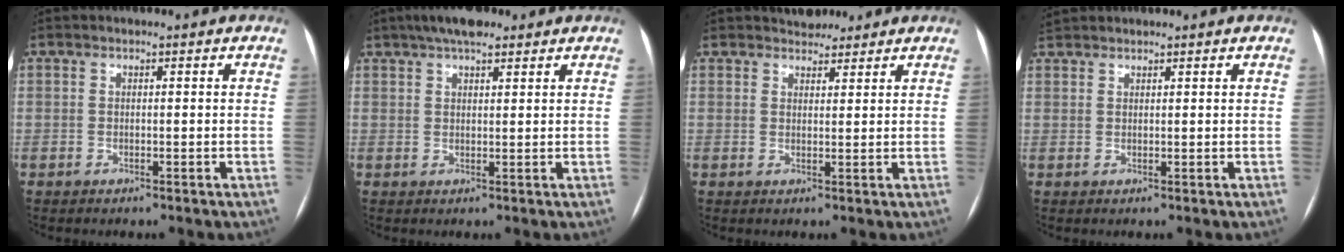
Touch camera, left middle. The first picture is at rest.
{"total": 6.7, "force": [4.9, 1.9, 4.2], "torque": [-0.071, 0.028, 0.080]}
{"total": 3.6, "force": [3.2, 1.5, 0.4], "torque": [-0.001, 0.010, 0.046]}
{"total": 2.6, "force": [2.5, 0.6, 0.4], "torque": [-0.012, 0.028, 0.048]}